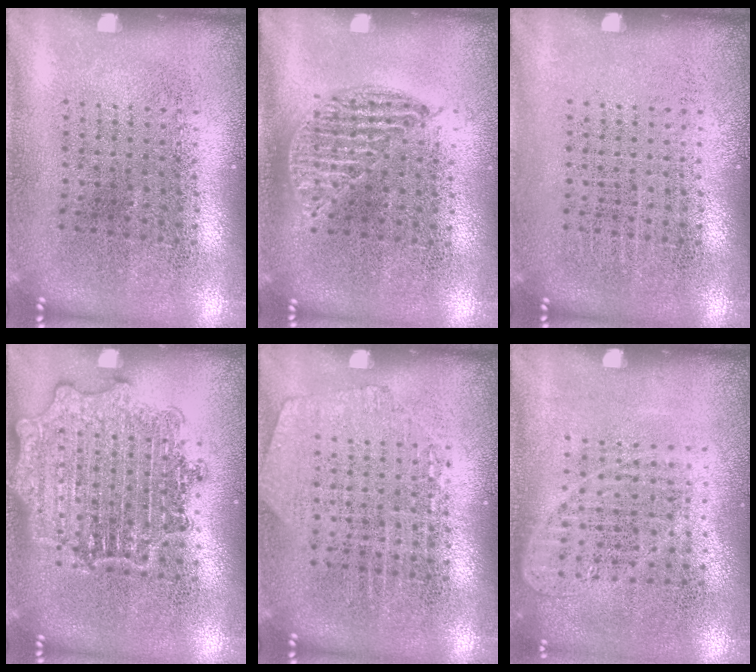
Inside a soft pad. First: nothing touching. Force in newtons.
{"total": 0.9, "press": 0.8, "slide": 0.4}
{"total": 0.0}
{"total": 3.1, "press": 3.0, "slide": 0.5}
{"total": 1.0, "press": 1.0, "slide": 0.1}
{"total": 1.0, "press": 0.9, "slide": 0.4}